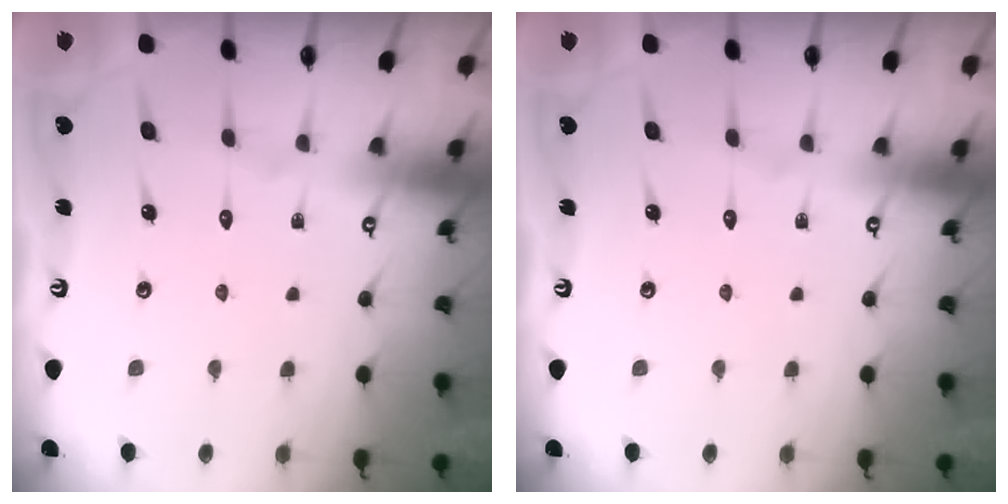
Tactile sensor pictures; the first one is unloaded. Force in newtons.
{"total": 0.0}